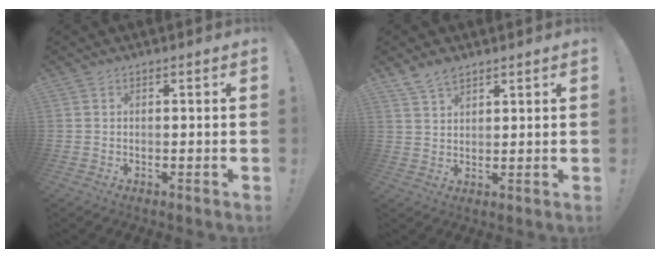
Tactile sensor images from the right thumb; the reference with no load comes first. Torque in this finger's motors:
{"motor_torque": [0.00, 0.01, 0.05, 0.04, 0.00]}